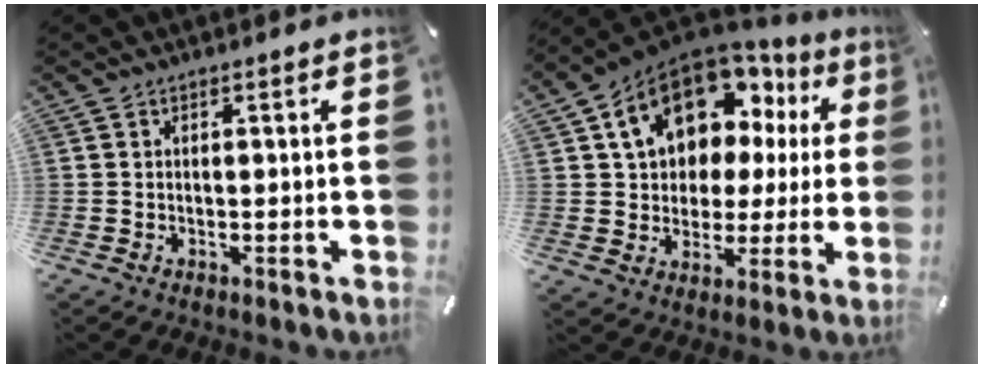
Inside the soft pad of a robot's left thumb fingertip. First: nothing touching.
{"total": 16.2, "force": [8.9, 11.1, 7.8], "torque": [-0.139, -0.046, 0.164]}